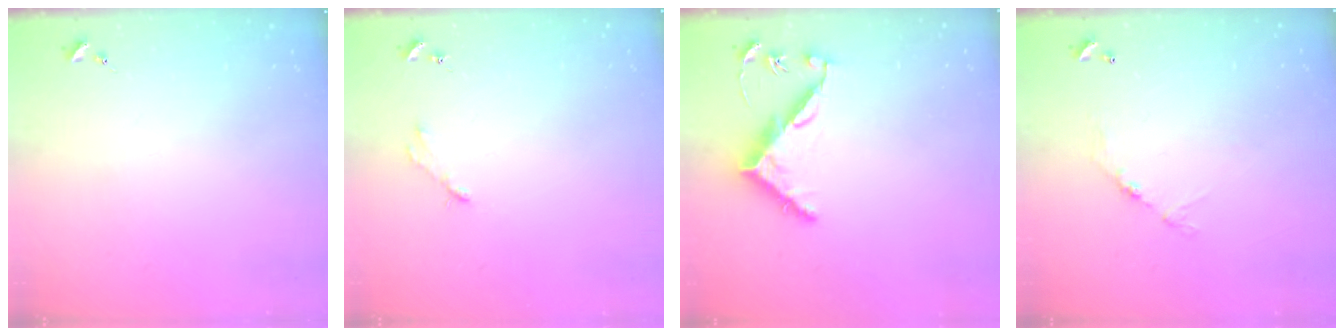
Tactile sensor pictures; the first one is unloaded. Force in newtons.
{"total": 2.8, "press": 2.8, "slide": 0.4}
{"total": 7.5, "press": 7.5, "slide": 0.5}
{"total": 6.7, "press": 6.7, "slide": 0.5}